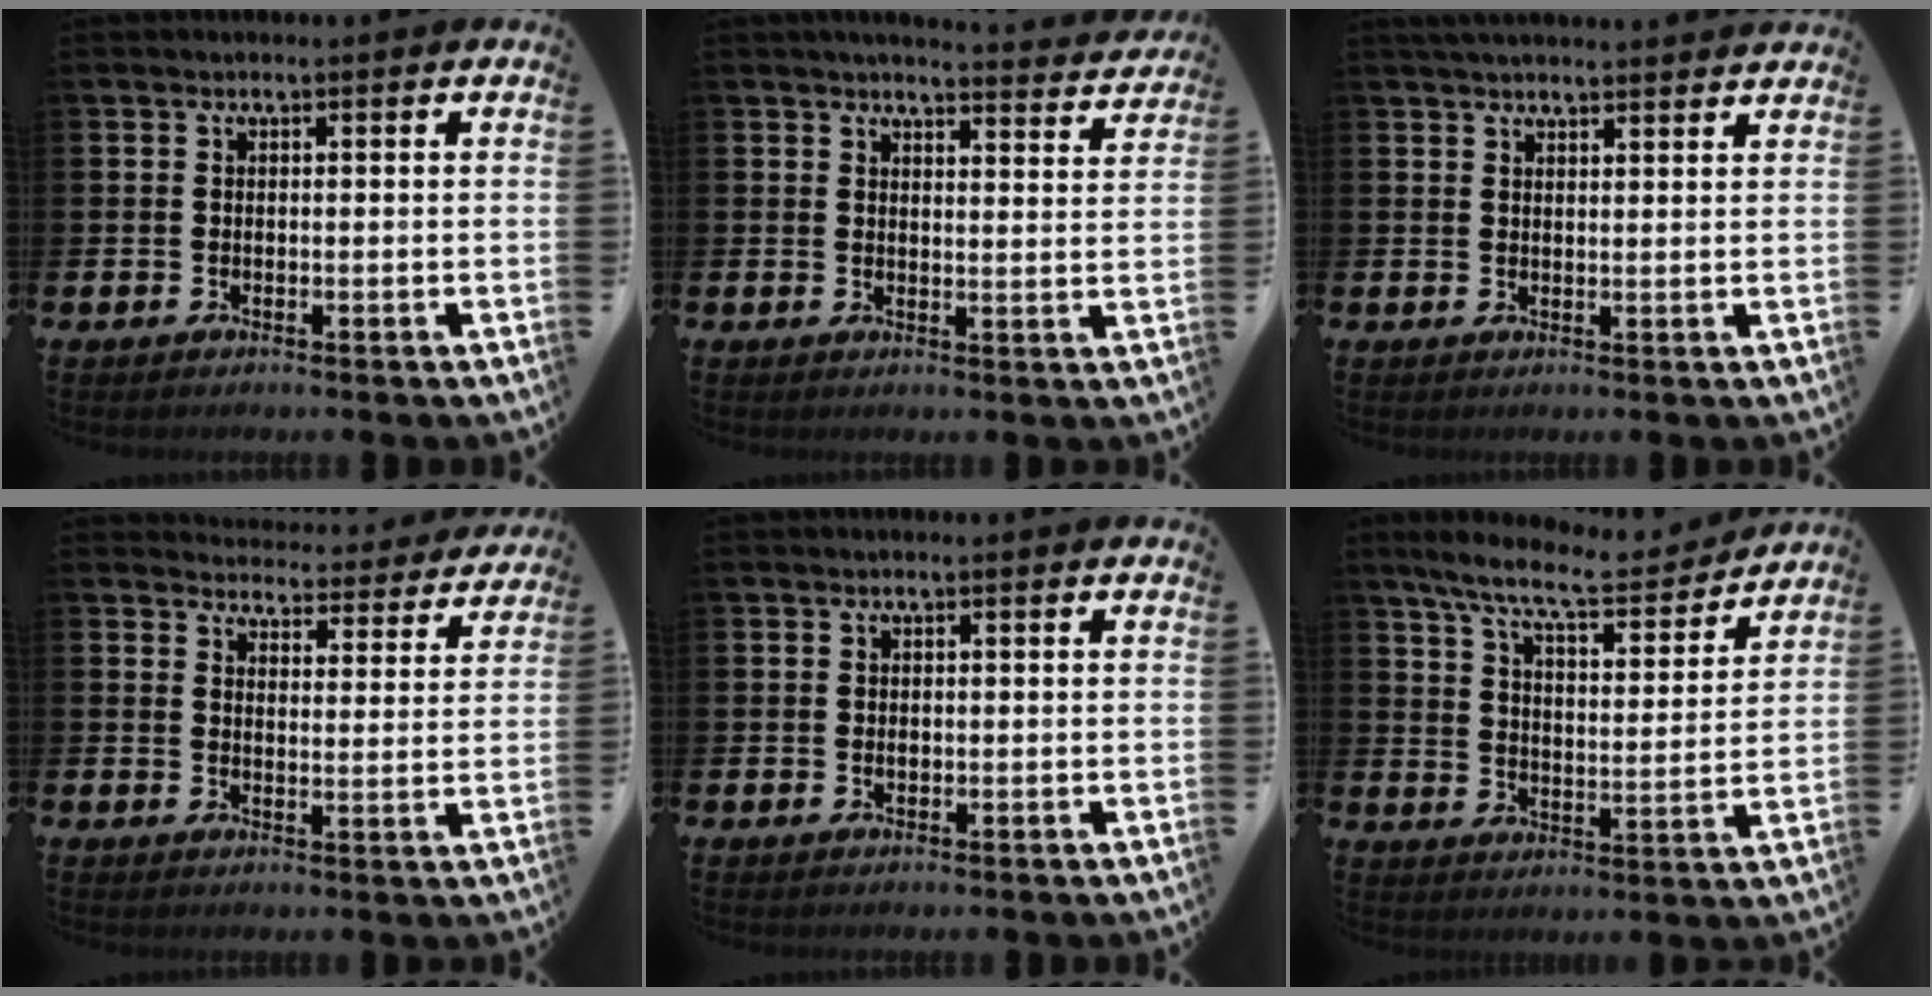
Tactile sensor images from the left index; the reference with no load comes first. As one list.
[{"total": 3.9, "force": [3.9, 0.1, 0.5], "torque": [-0.010, -0.030, 0.066]}, {"total": 2.8, "force": [2.8, 0.0, 0.5], "torque": [-0.012, -0.010, 0.051]}, {"total": 4.1, "force": [4.0, 0.8, 0.2], "torque": [-0.011, -0.037, 0.066]}, {"total": 0.7, "force": [0.1, 0.5, 0.6], "torque": [-0.007, 0.000, -0.001]}, {"total": 9.3, "force": [8.3, 1.5, 4.0], "torque": [-0.105, -0.044, 0.142]}]